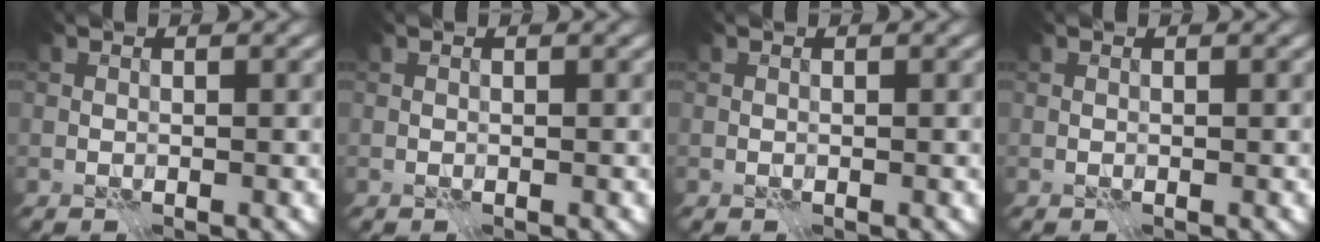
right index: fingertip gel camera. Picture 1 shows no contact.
{"total": 0.0}
{"total": 0.0}
{"total": 0.0}